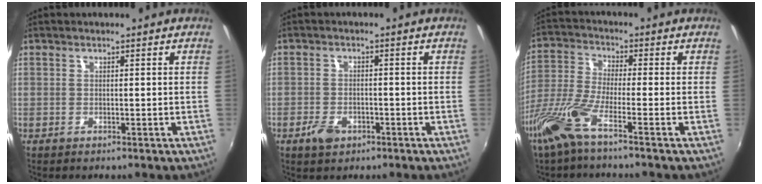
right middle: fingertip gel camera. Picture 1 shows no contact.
{"total": 4.0, "force": [-2.3, 2.4, 2.2], "torque": [-0.054, -0.005, -0.042]}
{"total": 9.2, "force": [-5.5, 0.6, 7.3], "torque": [-0.165, -0.015, -0.114]}